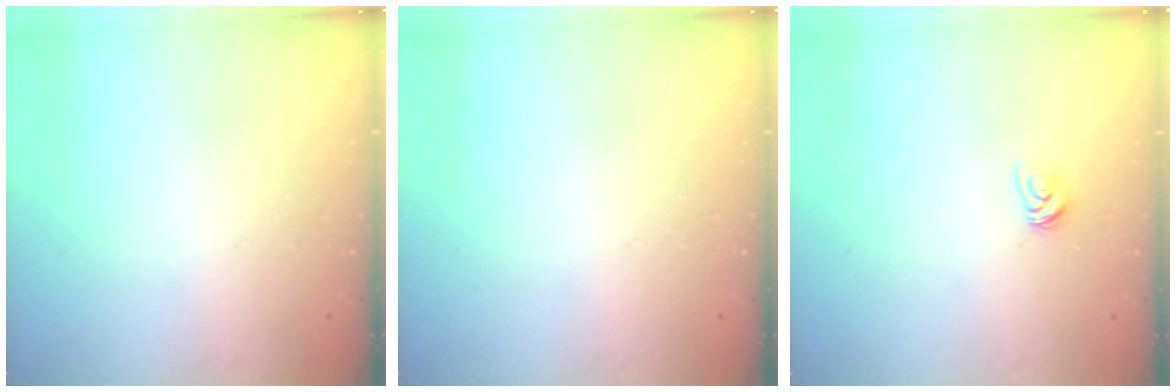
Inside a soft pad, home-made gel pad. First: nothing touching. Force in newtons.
{"total": 0.0}
{"total": 3.9, "press": 3.9, "slide": 0.2}